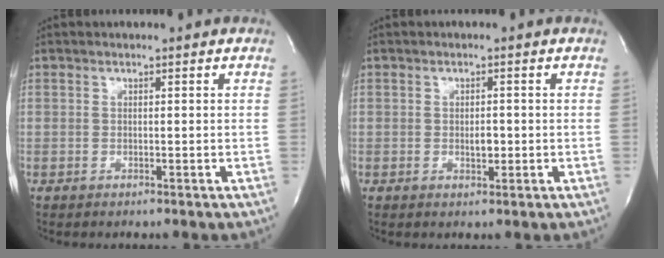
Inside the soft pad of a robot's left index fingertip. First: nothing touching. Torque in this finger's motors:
{"motor_torque": [0.04, -0.01, 0.00, 0.00]}